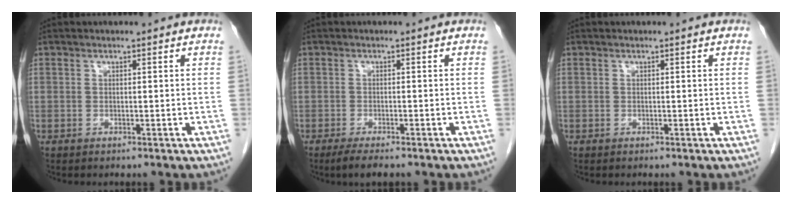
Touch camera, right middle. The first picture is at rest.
{"total": 2.9, "force": [-2.2, 0.4, 1.9], "torque": [-0.038, -0.009, -0.037]}
{"total": 0.0}